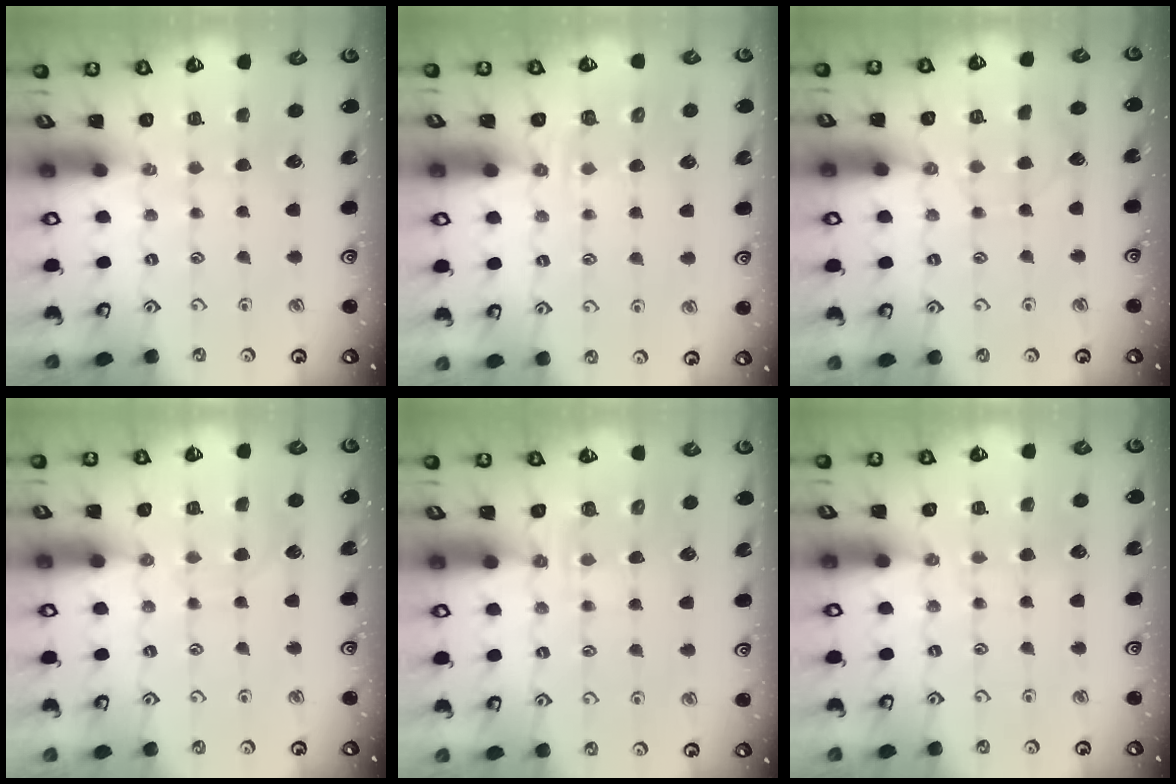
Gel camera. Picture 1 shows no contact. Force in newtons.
{"total": 4.3, "press": 4.0, "slide": 1.5}
{"total": 4.1, "press": 4.1, "slide": 0.4}
{"total": 6.4, "press": 6.4, "slide": 0.2}
{"total": 6.7, "press": 6.7, "slide": 0.8}
{"total": 3.8, "press": 3.8, "slide": 0.5}